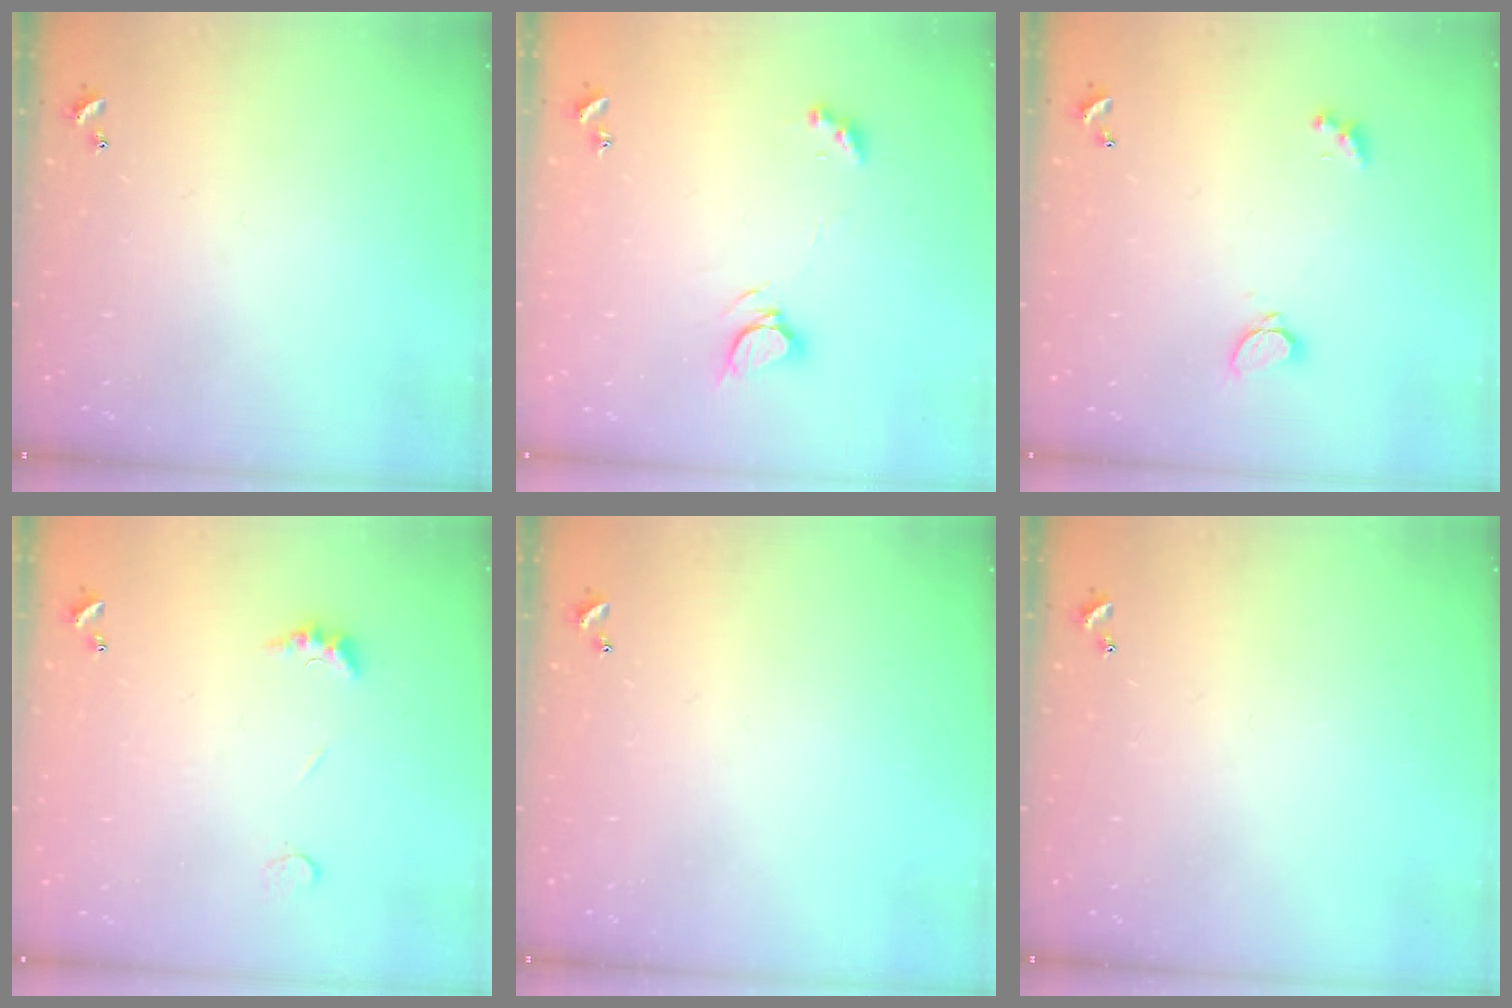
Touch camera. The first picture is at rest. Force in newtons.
{"total": 5.5, "press": 5.5, "slide": 0.7}
{"total": 1.6, "press": 1.6, "slide": 0.5}
{"total": 2.5, "press": 2.4, "slide": 0.7}
{"total": 0.0}
{"total": 0.0}